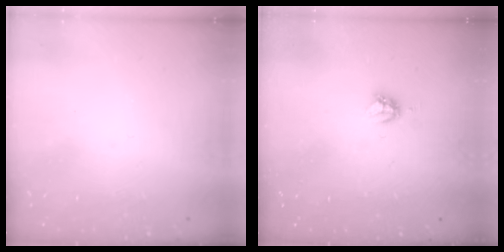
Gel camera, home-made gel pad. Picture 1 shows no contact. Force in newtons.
{"total": 4.0, "press": 3.9, "slide": 0.7}